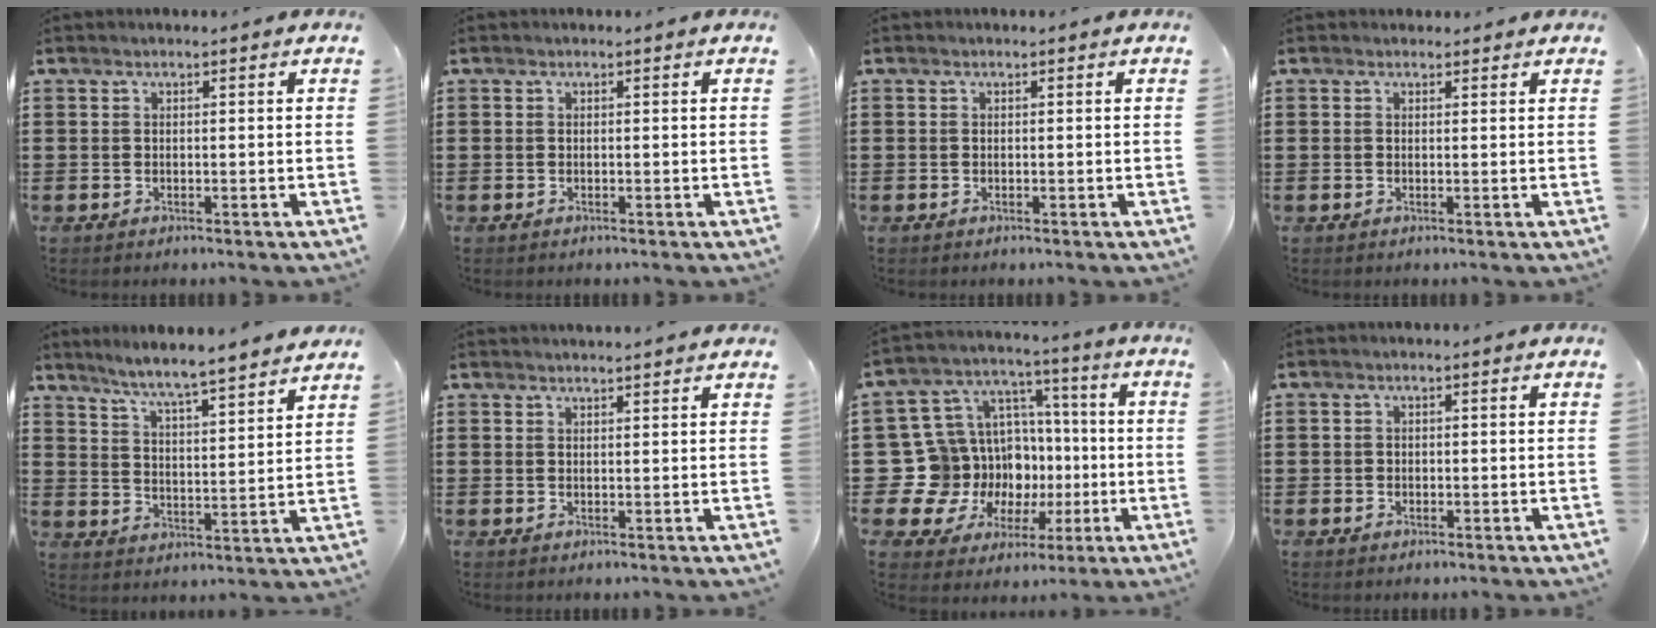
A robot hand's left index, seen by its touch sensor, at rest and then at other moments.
{"total": 0.0}
{"total": 0.0}
{"total": 0.9, "force": [0.7, 0.5, 0.1], "torque": [-0.003, 0.004, 0.014]}
{"total": 5.4, "force": [5.1, -0.8, 1.6], "torque": [-0.057, -0.041, 0.082]}
{"total": 1.5, "force": [1.5, -0.1, 0.1], "torque": [-0.005, 0.001, 0.031]}
{"total": 14.1, "force": [-2.8, 13.3, 3.9], "torque": [-0.140, -0.033, -0.019]}
{"total": 0.6, "force": [0.0, 0.6, 0.1], "torque": [-0.005, 0.003, 0.000]}